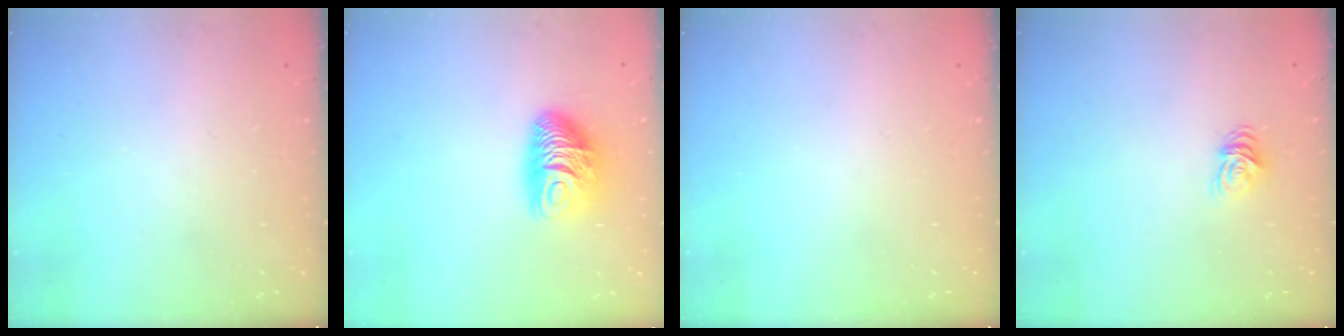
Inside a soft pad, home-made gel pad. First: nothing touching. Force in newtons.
{"total": 10.3, "press": 10.3, "slide": 0.8}
{"total": 0.0}
{"total": 5.5, "press": 5.4, "slide": 0.6}